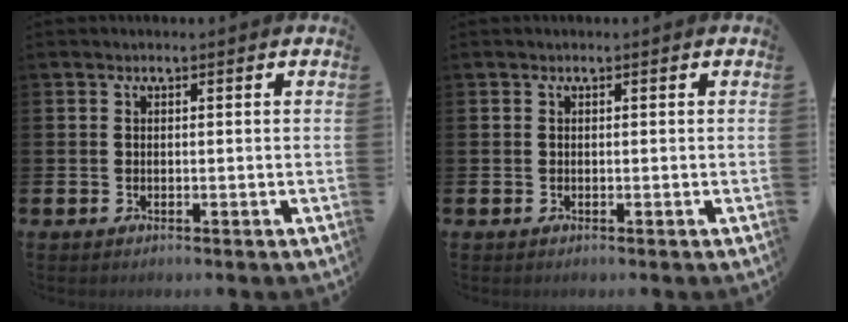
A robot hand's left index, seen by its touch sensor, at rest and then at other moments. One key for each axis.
{"total": 0.0}